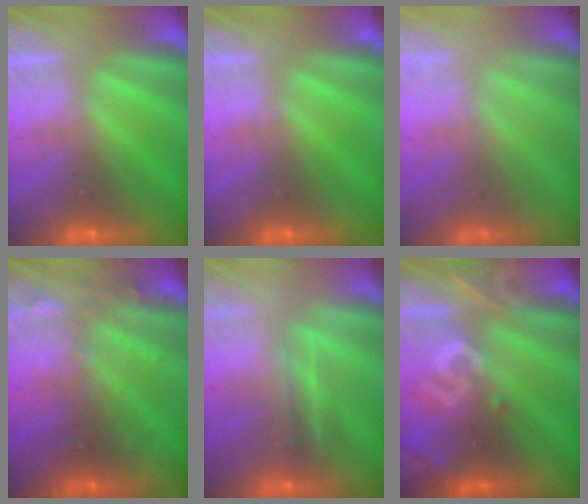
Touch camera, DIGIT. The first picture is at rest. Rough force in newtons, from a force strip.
{"total": 0.0}
{"total": 1.6}
{"total": 2.9}
{"total": 2.6}
{"total": 2.7}